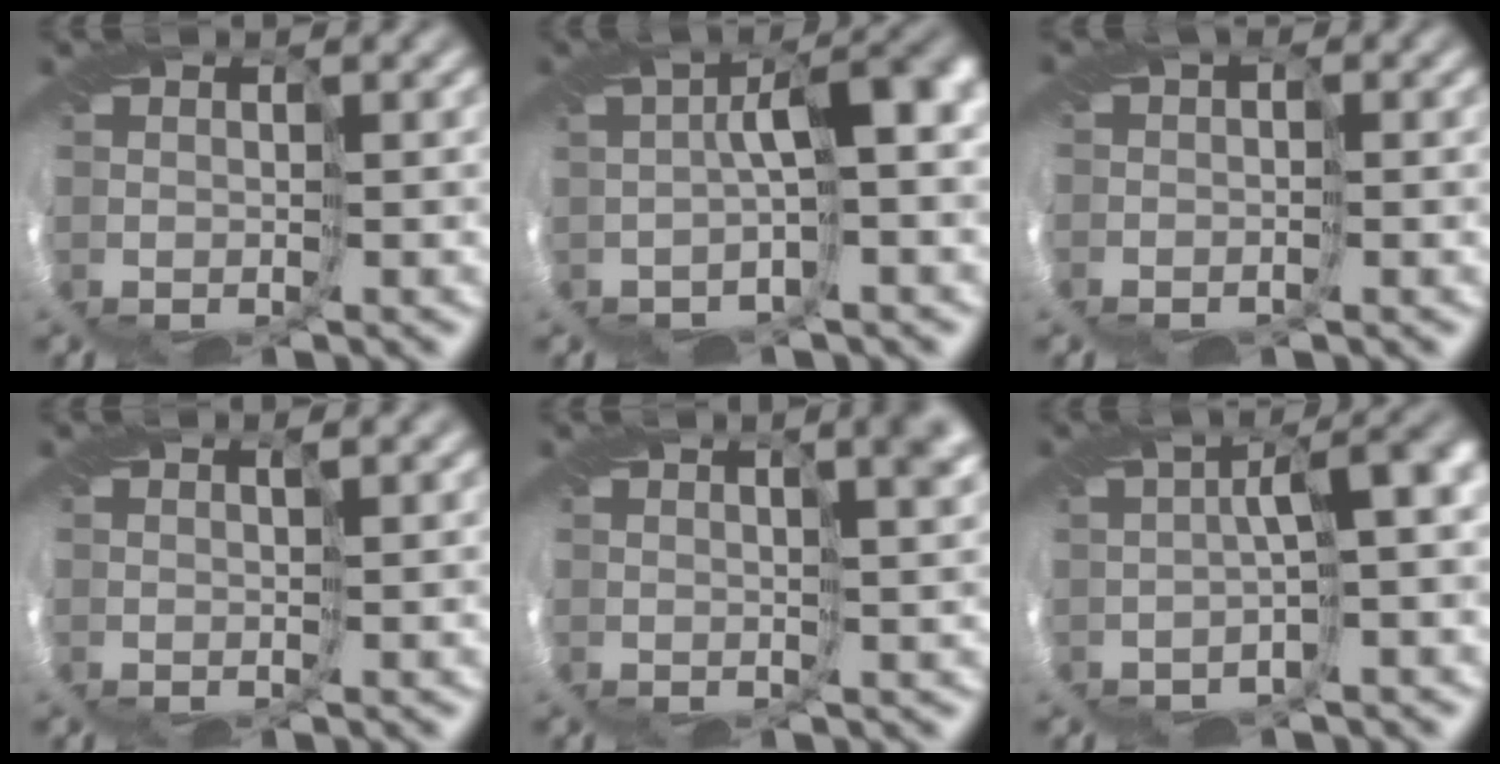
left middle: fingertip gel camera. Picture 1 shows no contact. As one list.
[{"total": 4.5, "force": [-0.2, 0.4, 4.5], "torque": [-0.070, 0.018, -0.005]}, {"total": 2.0, "force": [-0.9, 1.3, 1.2], "torque": [-0.018, 0.004, -0.012]}, {"total": 0.8, "force": [0.6, -0.6, -0.1], "torque": [0.002, 0.005, 0.009]}, {"total": 4.2, "force": [2.3, 1.0, 3.4], "torque": [-0.035, 0.001, 0.043]}, {"total": 4.3, "force": [-0.7, 0.5, 4.2], "torque": [-0.052, 0.014, -0.011]}]